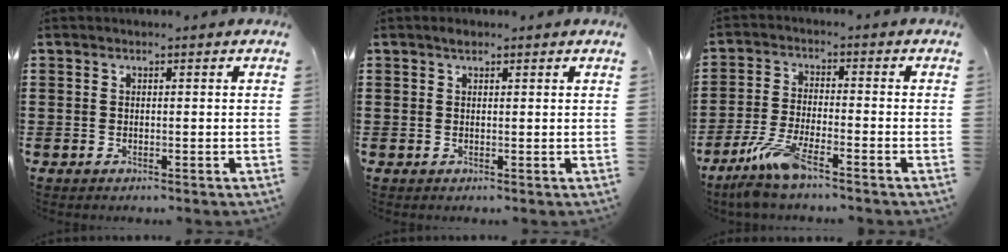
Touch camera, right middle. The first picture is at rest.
{"total": 1.0, "force": [0.7, 0.5, 0.4], "torque": [-0.002, 0.000, 0.010]}
{"total": 7.3, "force": [-5.3, 1.1, 4.9], "torque": [-0.116, -0.016, -0.102]}